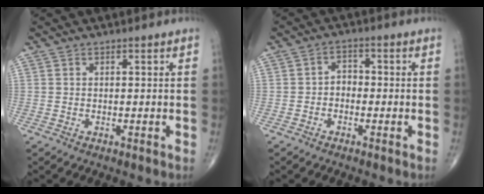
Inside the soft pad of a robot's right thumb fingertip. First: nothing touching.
{"total": 2.8, "force": [-0.9, 2.2, 1.5], "torque": [-0.008, 0.016, -0.027]}